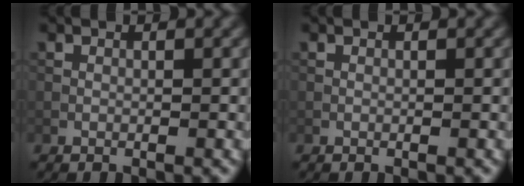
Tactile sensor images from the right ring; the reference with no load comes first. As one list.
[{"total": 0.0}]